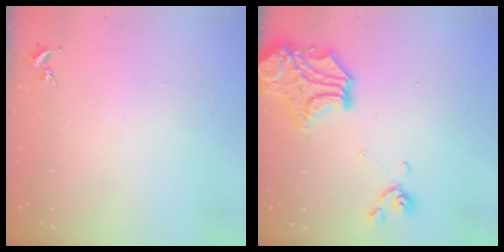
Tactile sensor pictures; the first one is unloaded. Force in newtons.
{"total": 15.9, "press": 15.6, "slide": 2.9}